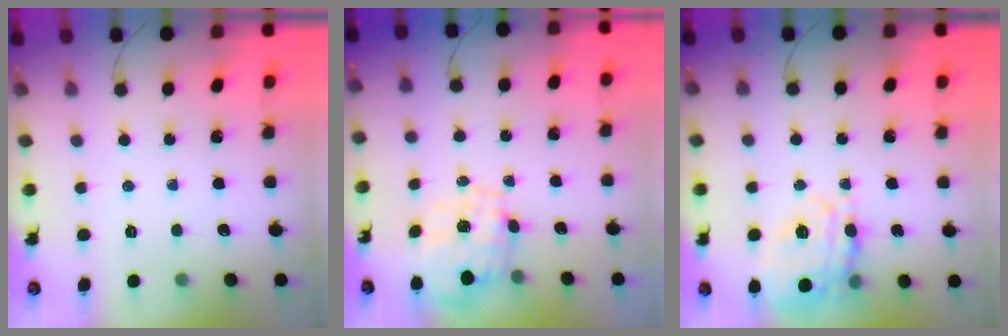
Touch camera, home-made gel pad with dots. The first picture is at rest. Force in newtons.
{"total": 1.5, "press": 1.4, "slide": 0.4}
{"total": 17.8, "press": 17.7, "slide": 1.8}